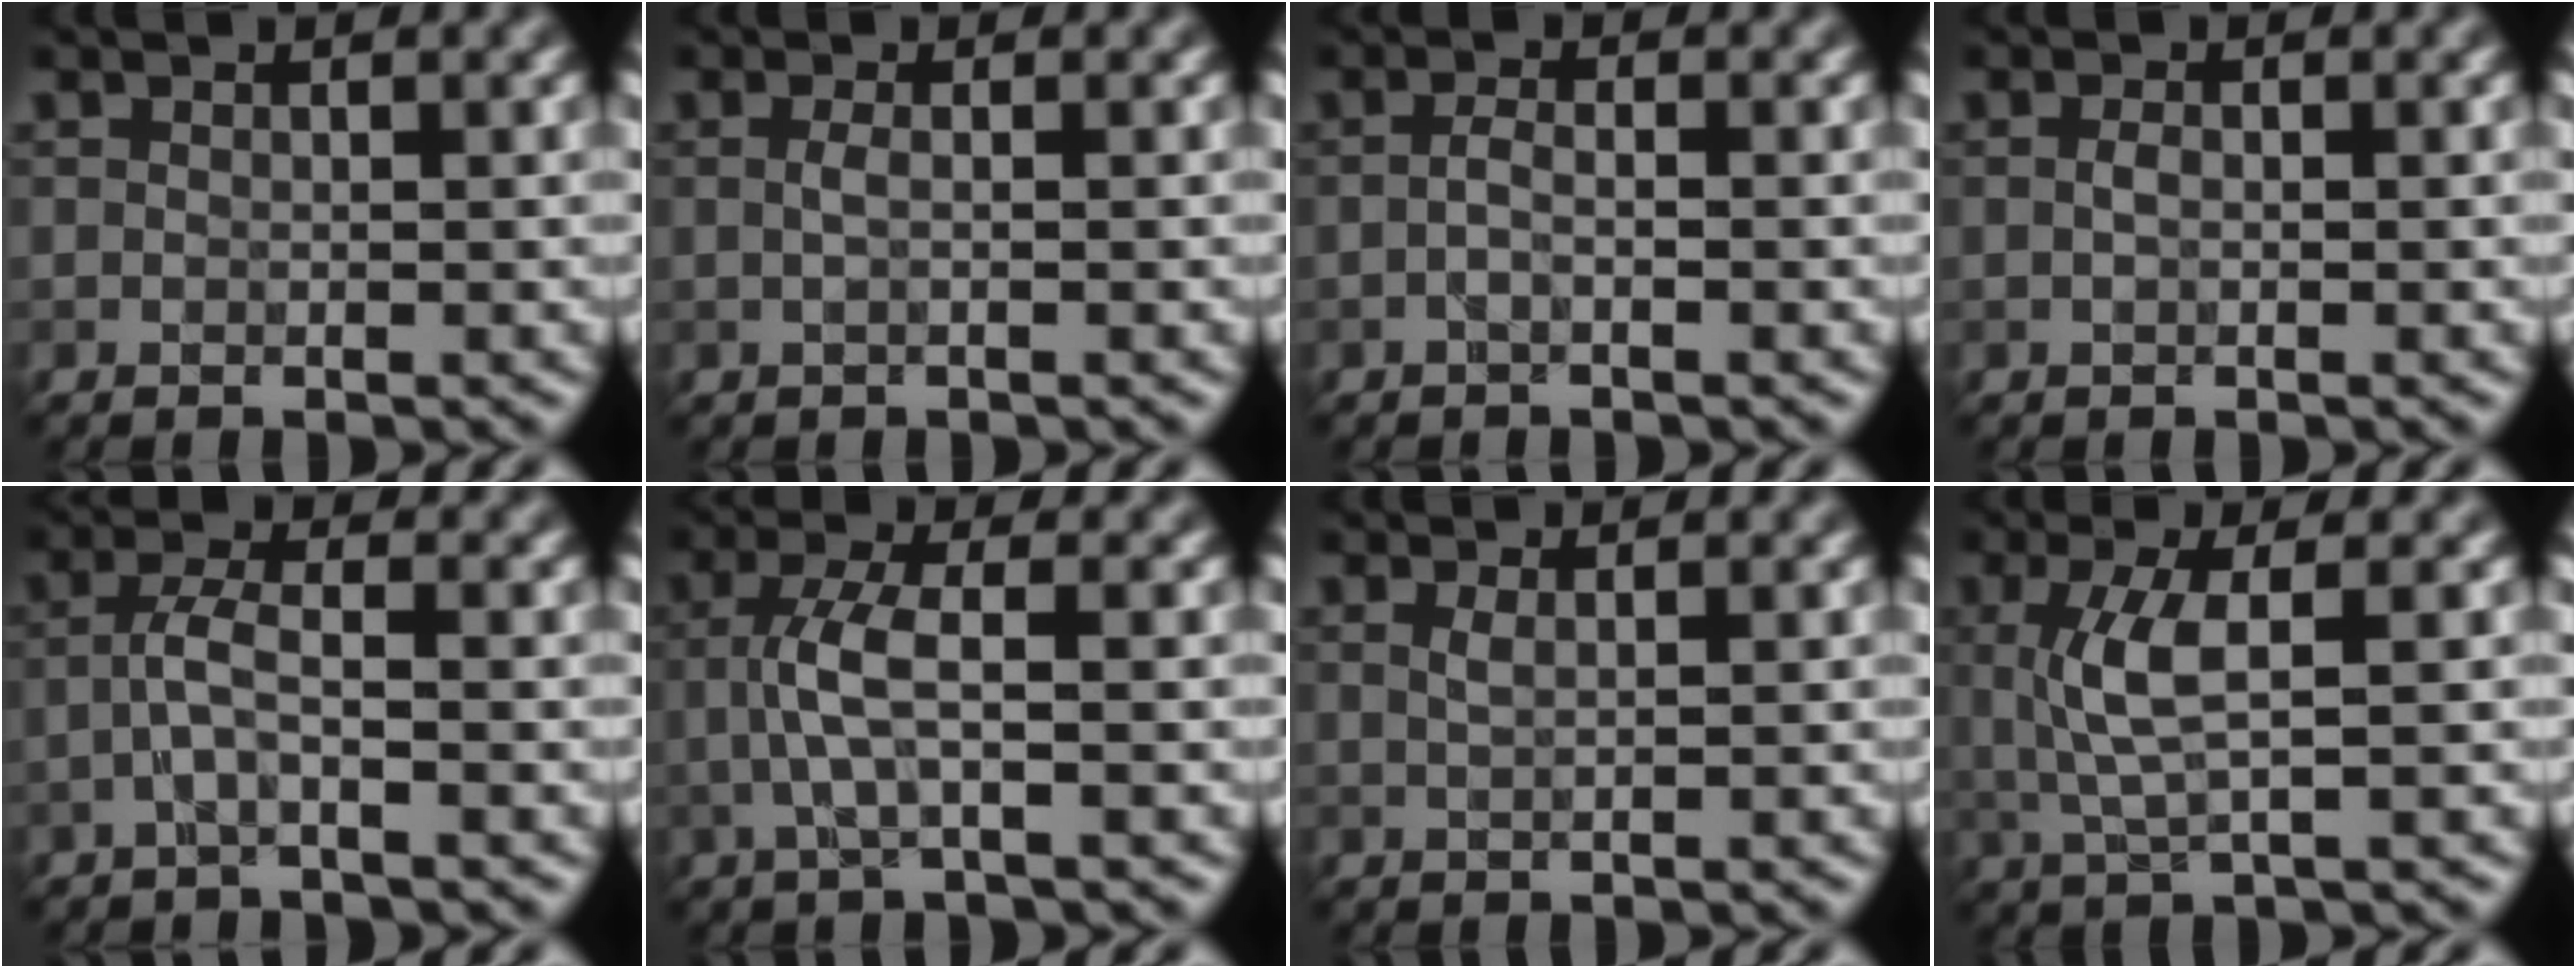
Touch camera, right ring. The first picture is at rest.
{"total": 1.0, "force": [0.0, 0.3, 1.0], "torque": [-0.019, 0.000, -0.002]}
{"total": 1.4, "force": [-0.6, 0.3, 1.2], "torque": [-0.025, 0.002, -0.014]}
{"total": 0.8, "force": [-0.2, 0.3, 0.7], "torque": [-0.017, -0.001, -0.004]}
{"total": 2.5, "force": [-0.9, 0.4, 2.3], "torque": [-0.047, 0.012, -0.025]}
{"total": 3.5, "force": [-0.5, 0.6, 3.4], "torque": [-0.072, 0.008, -0.016]}
{"total": 1.1, "force": [0.3, 0.4, 1.0], "torque": [-0.013, 0.003, 0.004]}
{"total": 4.0, "force": [0.4, 0.9, 3.9], "torque": [-0.085, 0.001, 0.013]}